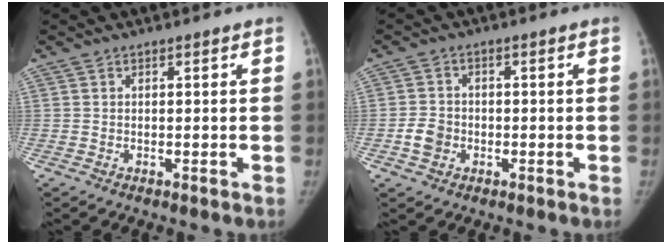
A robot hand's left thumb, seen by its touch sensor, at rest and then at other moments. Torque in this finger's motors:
{"motor_torque": [-0.26, 0.46, 0.21, -0.39, 0.13]}